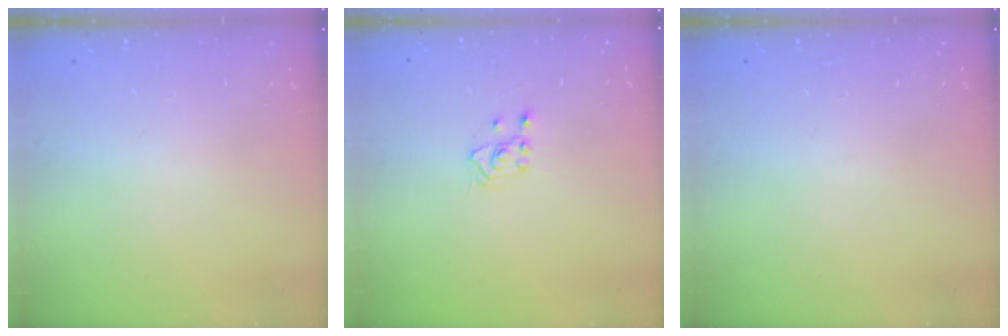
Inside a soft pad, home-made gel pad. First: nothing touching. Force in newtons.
{"total": 2.5, "press": 2.4, "slide": 0.9}
{"total": 0.0}